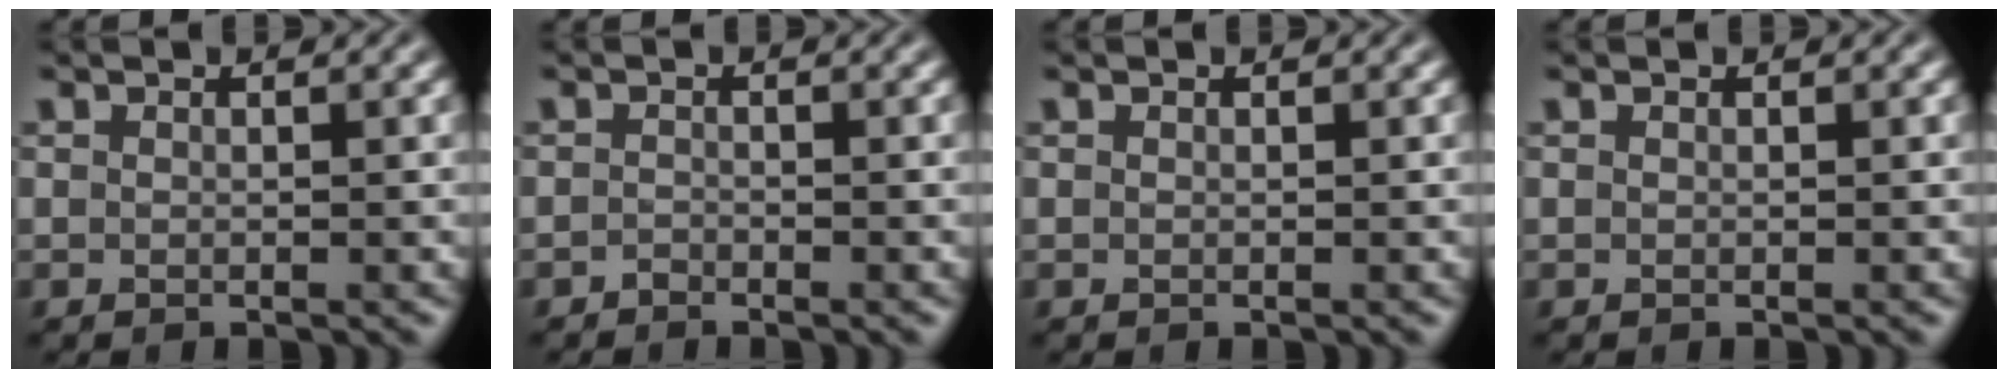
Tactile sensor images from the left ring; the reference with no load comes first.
{"total": 0.8, "force": [-0.7, 0.2, 0.0], "torque": [-0.001, 0.001, -0.016]}
{"total": 0.0}
{"total": 0.0}